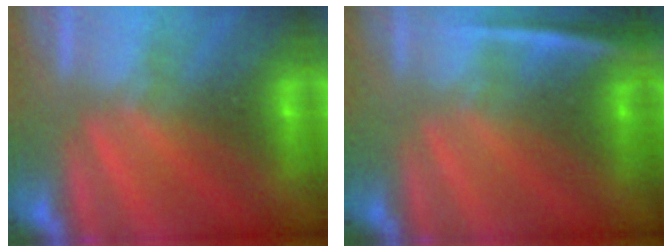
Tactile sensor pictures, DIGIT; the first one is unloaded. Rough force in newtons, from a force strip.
{"total": 2.4}